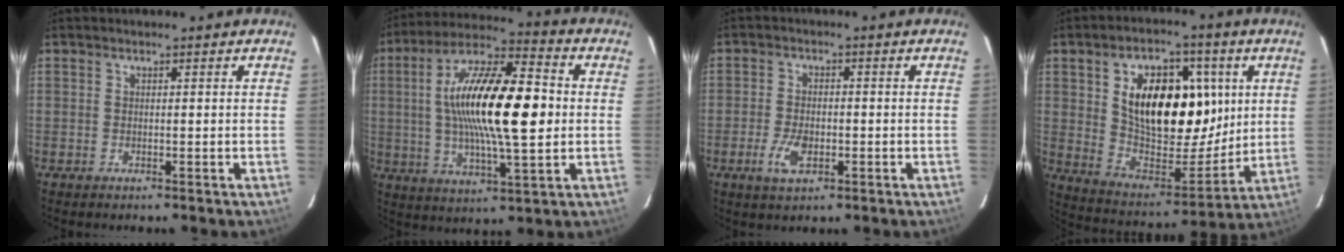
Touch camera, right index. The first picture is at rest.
{"total": 20.6, "force": [1.1, 5.7, 19.7], "torque": [-0.360, 0.015, 0.013]}
{"total": 5.5, "force": [-2.2, 2.9, 4.1], "torque": [-0.092, -0.006, -0.038]}
{"total": 20.4, "force": [5.5, 11.9, 15.7], "torque": [-0.273, 0.010, 0.107]}